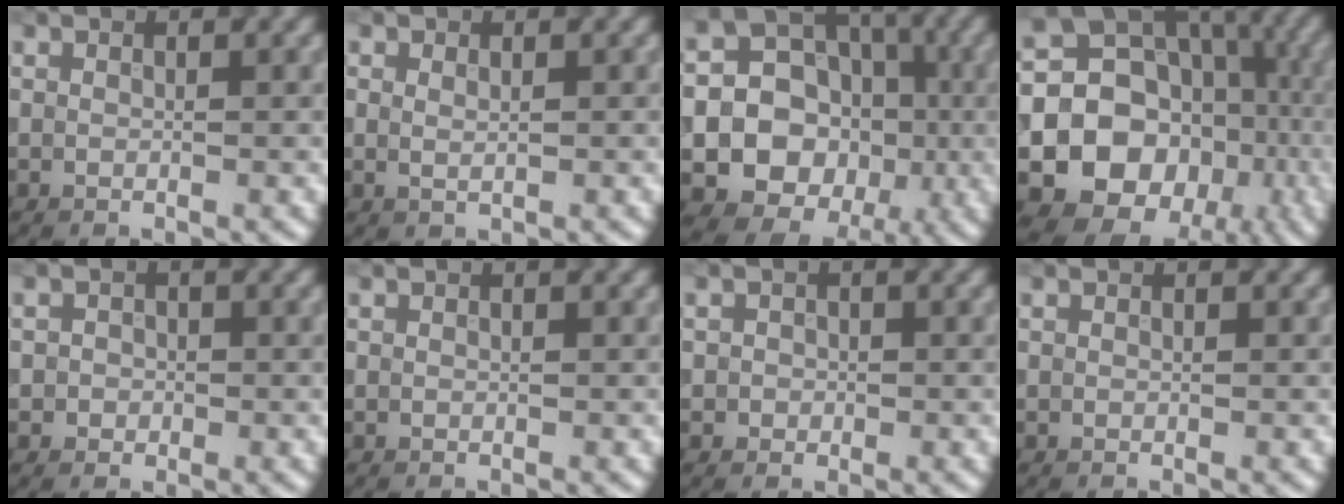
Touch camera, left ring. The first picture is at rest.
{"total": 1.0, "force": [0.3, 0.5, 0.7], "torque": [-0.013, 0.000, 0.006]}
{"total": 16.2, "force": [-2.7, 15.0, 5.4], "torque": [-0.099, -0.001, -0.059]}
{"total": 19.0, "force": [-4.0, 16.6, 8.2], "torque": [-0.121, -0.007, -0.076]}
{"total": 1.3, "force": [-0.1, 1.2, 0.3], "torque": [0.013, -0.002, -0.009]}
{"total": 0.0}
{"total": 1.0, "force": [-0.1, 1.0, 0.2], "torque": [0.007, -0.003, -0.003]}
{"total": 0.0}